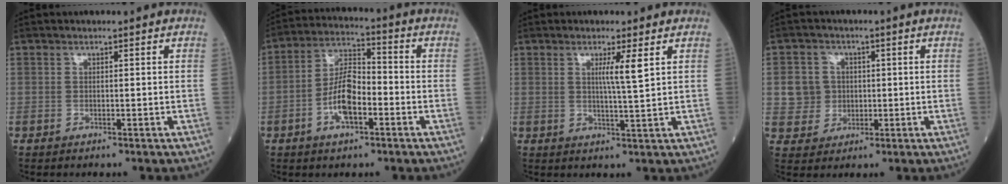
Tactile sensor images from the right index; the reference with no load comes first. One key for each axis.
{"total": 8.5, "fx": -2.9, "fy": 3.3, "fz": 7.2, "tx": -0.148, "ty": 0.016, "tz": -0.056}
{"total": 3.6, "fx": 1.4, "fy": -0.7, "fz": 3.3, "tx": -0.058, "ty": -0.005, "tz": 0.023}
{"total": 5.3, "fx": 0.3, "fy": 5.1, "fz": 1.0, "tx": -0.023, "ty": 0.016, "tz": 0.011}